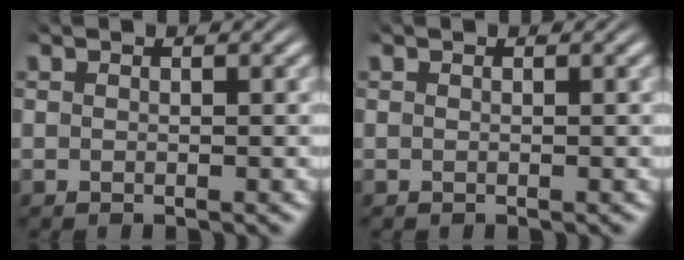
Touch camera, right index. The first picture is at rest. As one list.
[{"total": 0.0}]